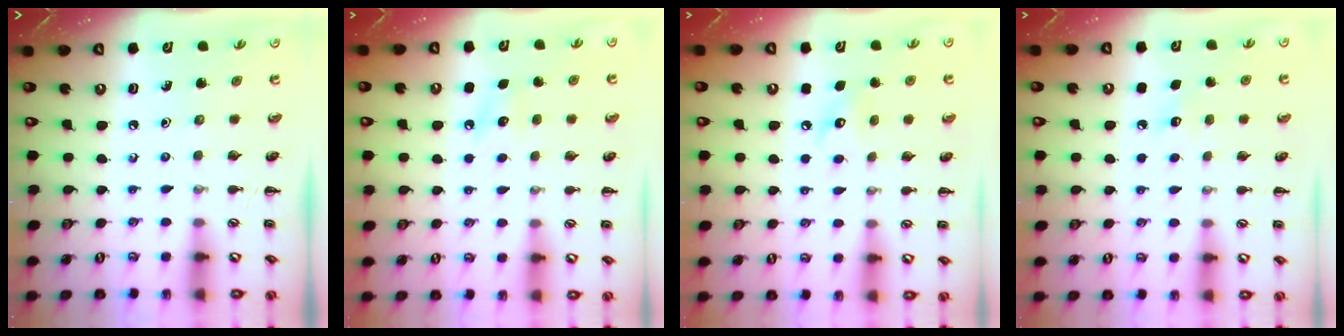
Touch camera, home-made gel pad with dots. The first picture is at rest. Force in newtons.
{"total": 6.6, "press": 6.4, "slide": 1.6}
{"total": 7.0, "press": 6.8, "slide": 1.6}
{"total": 6.0, "press": 5.8, "slide": 1.5}